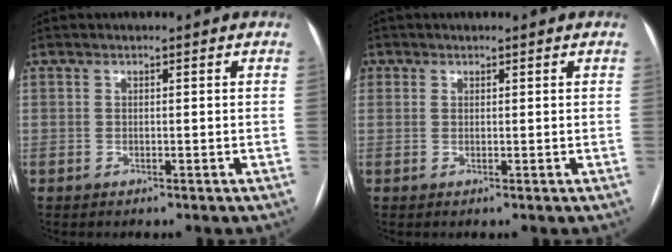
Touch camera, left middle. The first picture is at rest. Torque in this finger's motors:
{"motor_torque": [1.32, -0.83, 1.05, 0.21]}